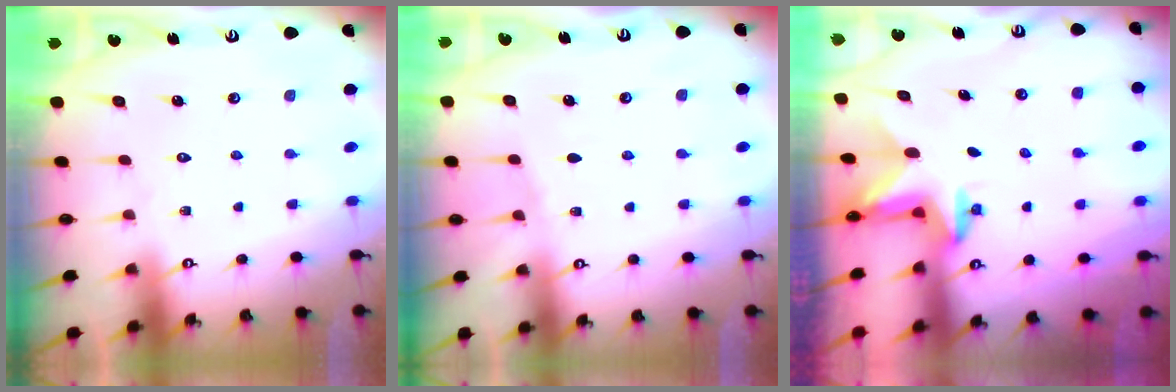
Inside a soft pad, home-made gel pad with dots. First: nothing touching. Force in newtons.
{"total": 3.0, "press": 2.9, "slide": 0.4}
{"total": 2.4, "press": 2.3, "slide": 0.4}